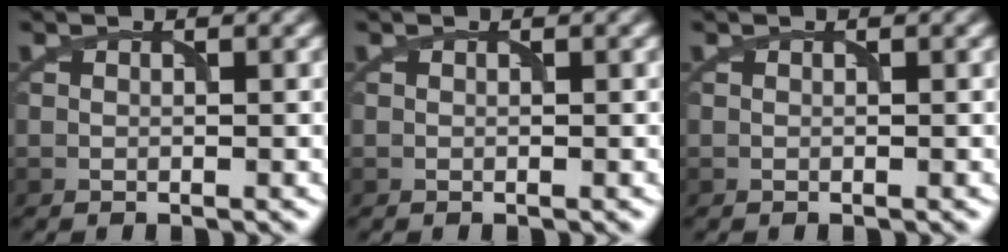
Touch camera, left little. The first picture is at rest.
{"total": 0.0}
{"total": 0.0}